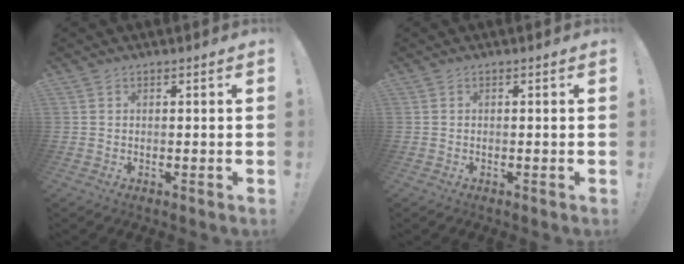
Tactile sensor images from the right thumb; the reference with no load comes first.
{"total": 0.0}